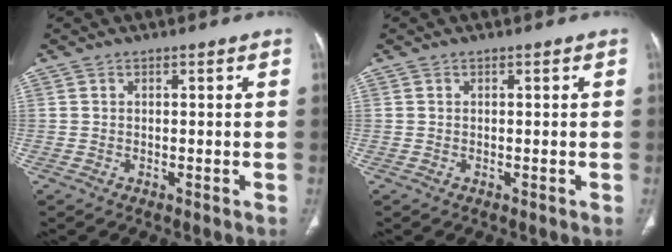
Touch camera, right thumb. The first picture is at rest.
{"total": 0.0}